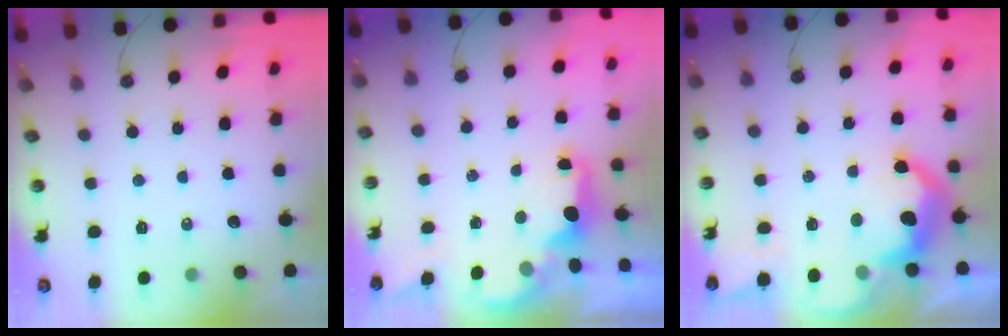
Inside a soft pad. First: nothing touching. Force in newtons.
{"total": 1.9, "press": 1.8, "slide": 0.7}
{"total": 14.8, "press": 14.7, "slide": 1.1}